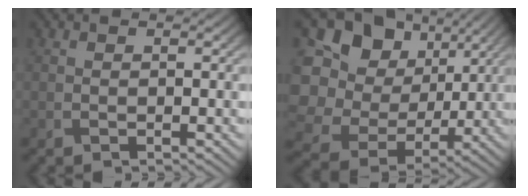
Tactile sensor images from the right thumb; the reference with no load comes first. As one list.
[{"total": 18.2, "force": [2.9, 15.6, 8.8], "torque": [-0.278, 0.003, 0.071]}]